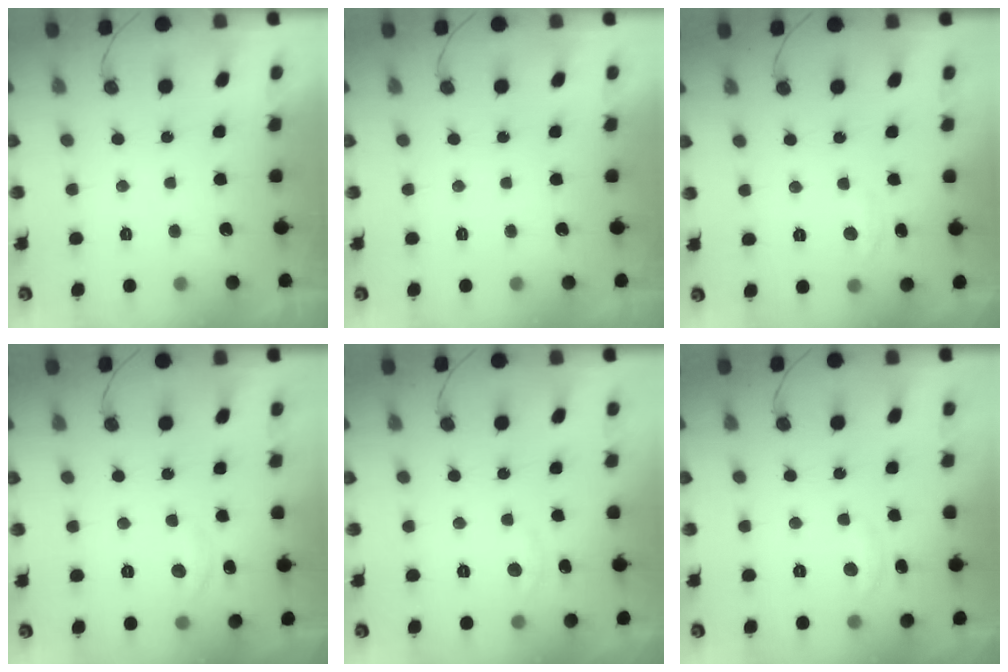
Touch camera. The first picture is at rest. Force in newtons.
{"total": 0.0}
{"total": 3.6, "press": 3.6, "slide": 0.5}
{"total": 5.1, "press": 5.0, "slide": 0.6}
{"total": 3.1, "press": 3.1, "slide": 0.4}
{"total": 2.9, "press": 2.9, "slide": 0.2}